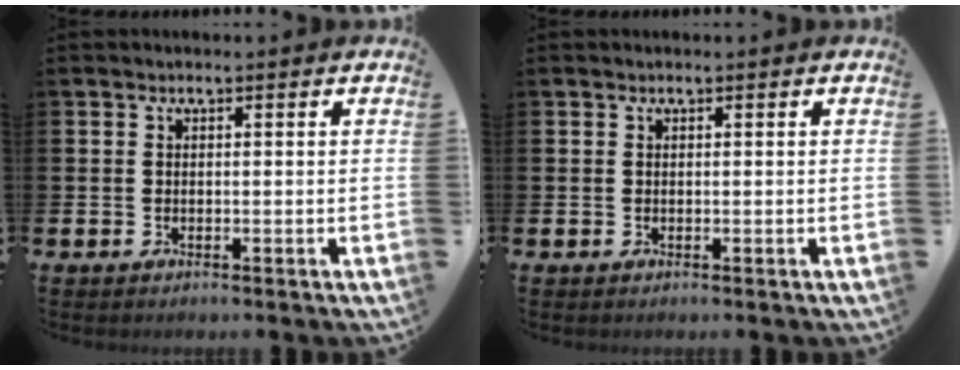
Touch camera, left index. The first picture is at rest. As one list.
[{"total": 0.0}]